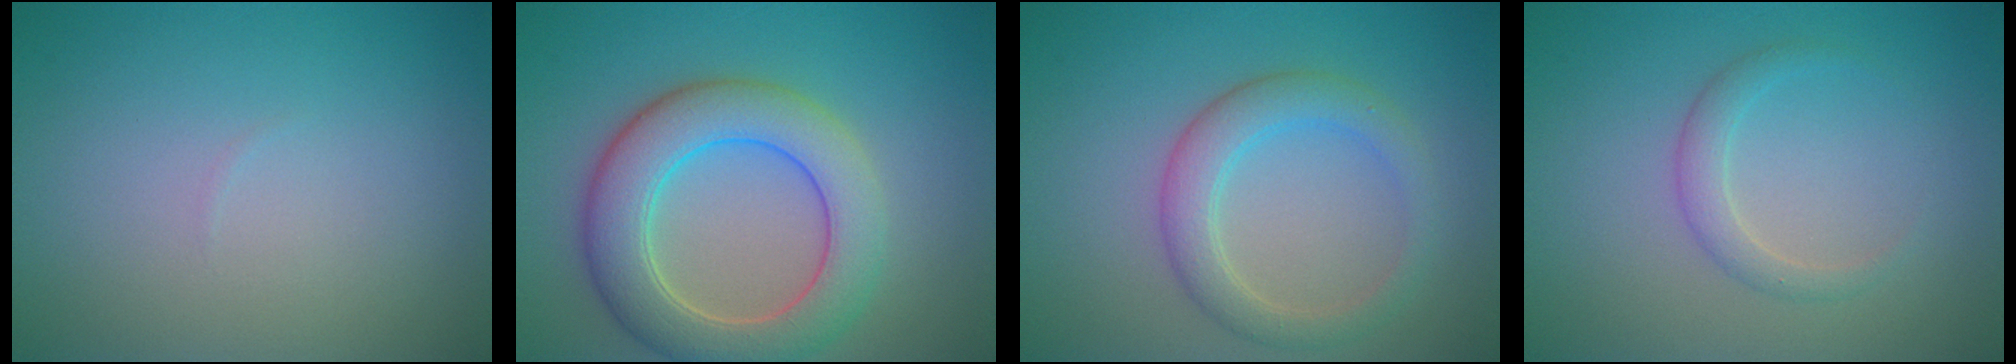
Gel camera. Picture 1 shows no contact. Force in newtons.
{"total": 7.2, "press": 7.2, "slide": 0.4}
{"total": 3.5, "press": 3.5, "slide": 0.3}
{"total": 1.7, "press": 1.7, "slide": 0.1}